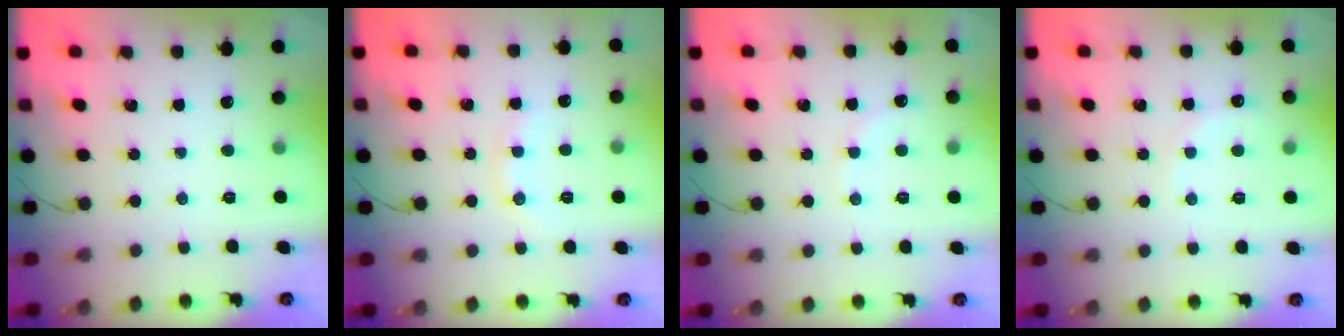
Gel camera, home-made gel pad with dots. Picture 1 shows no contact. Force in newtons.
{"total": 6.4, "press": 6.3, "slide": 1.1}
{"total": 5.5, "press": 5.2, "slide": 1.5}
{"total": 4.5, "press": 4.3, "slide": 1.4}